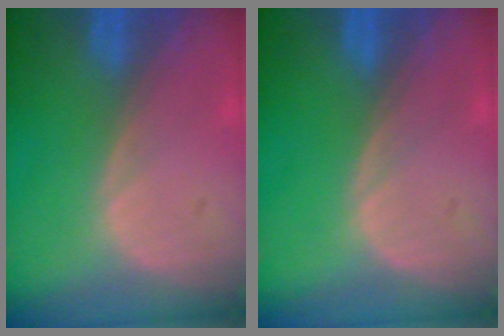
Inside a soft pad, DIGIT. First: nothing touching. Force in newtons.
{"total": 0.0}